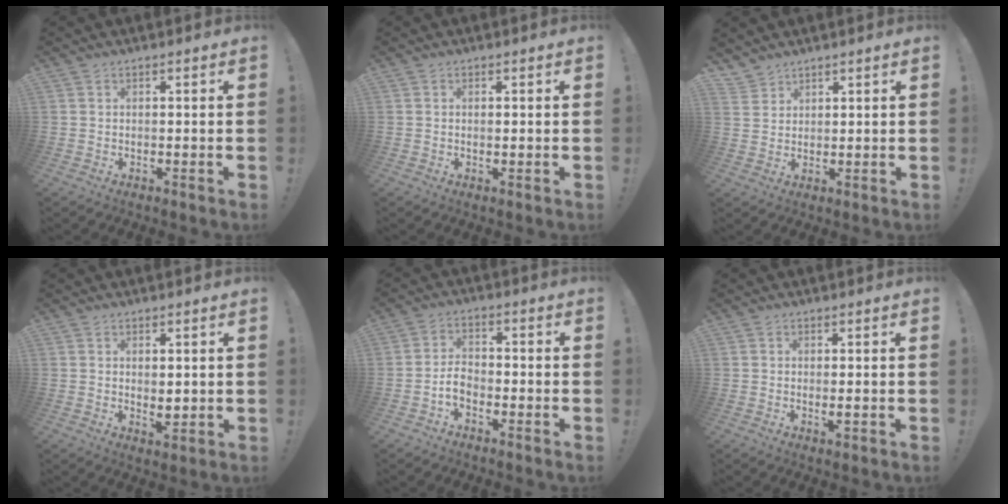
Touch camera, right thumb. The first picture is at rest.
{"total": 0.6, "force": [0.2, 0.1, 0.5], "torque": [-0.005, -0.002, 0.001]}
{"total": 4.1, "force": [3.1, 2.6, 0.1], "torque": [-0.005, -0.025, 0.062]}
{"total": 3.1, "force": [0.6, 1.5, 2.6], "torque": [-0.026, -0.007, 0.008]}
{"total": 4.9, "force": [-2.6, 2.8, 3.2], "torque": [-0.067, 0.002, -0.047]}
{"total": 1.6, "force": [0.0, 0.4, 1.6], "torque": [-0.013, -0.007, -0.002]}